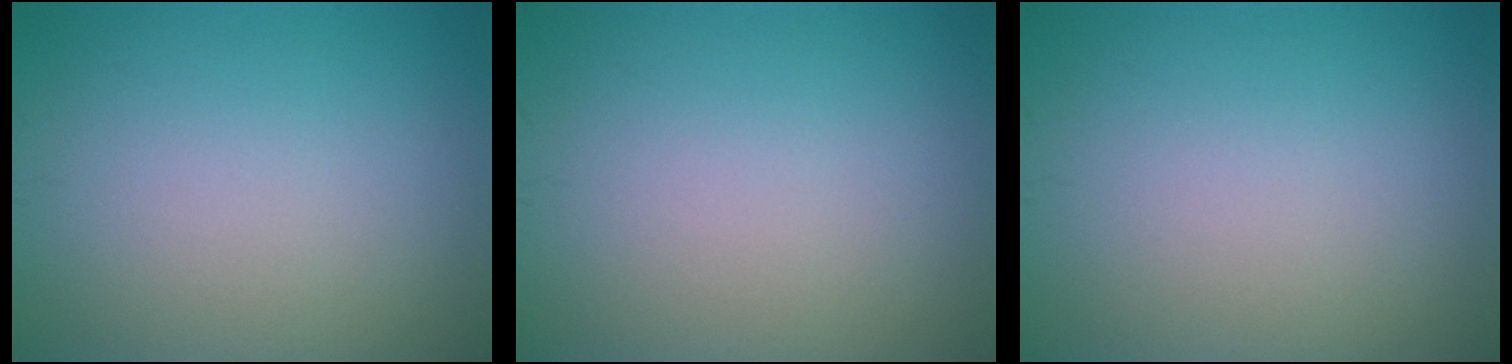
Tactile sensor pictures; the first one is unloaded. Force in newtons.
{"total": 0.0}
{"total": 0.0}